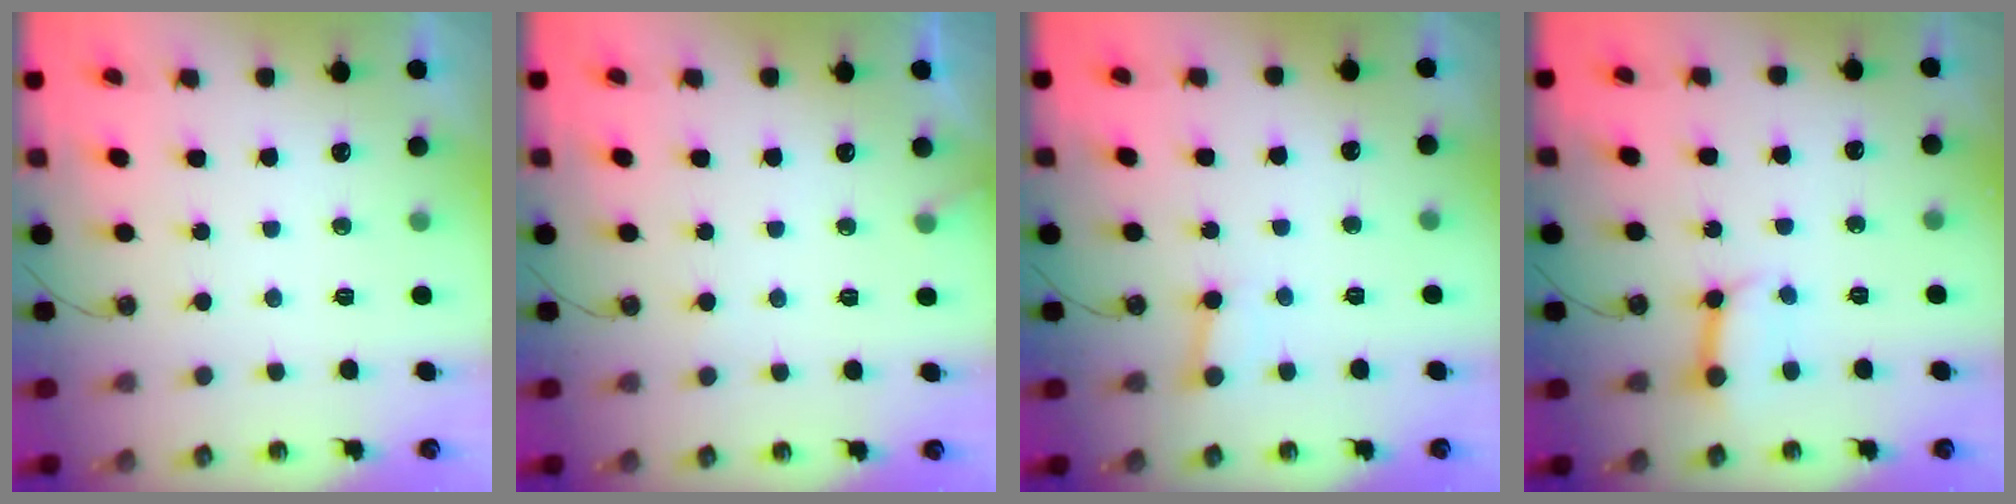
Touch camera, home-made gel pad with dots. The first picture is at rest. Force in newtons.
{"total": 4.9, "press": 4.9, "slide": 0.3}
{"total": 2.0, "press": 2.0, "slide": 0.2}
{"total": 7.4, "press": 7.3, "slide": 0.7}